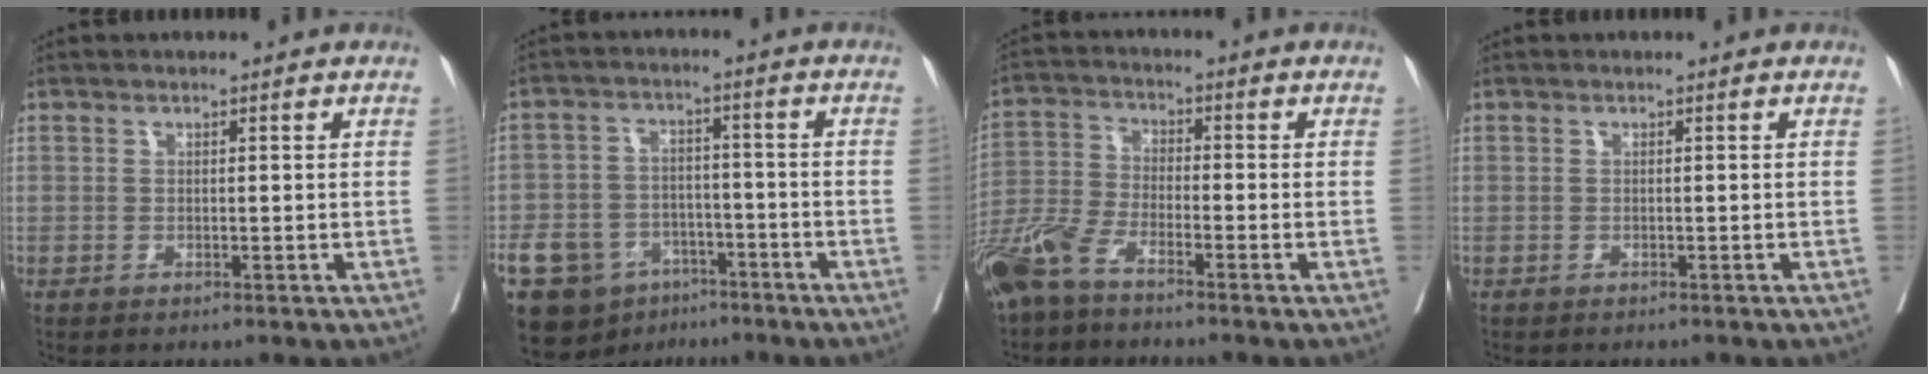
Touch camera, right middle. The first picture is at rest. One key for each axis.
{"total": 16.7, "fx": -9.9, "fy": 11.3, "fz": 7.3, "tx": -0.180, "ty": 0.009, "tz": -0.152}
{"total": 8.2, "fx": -6.2, "fy": 1.7, "fz": 5.0, "tx": -0.121, "ty": -0.020, "tz": -0.134}
{"total": 1.3, "fx": -1.2, "fy": 0.3, "fz": 0.4, "tx": -0.017, "ty": -0.005, "tz": -0.017}